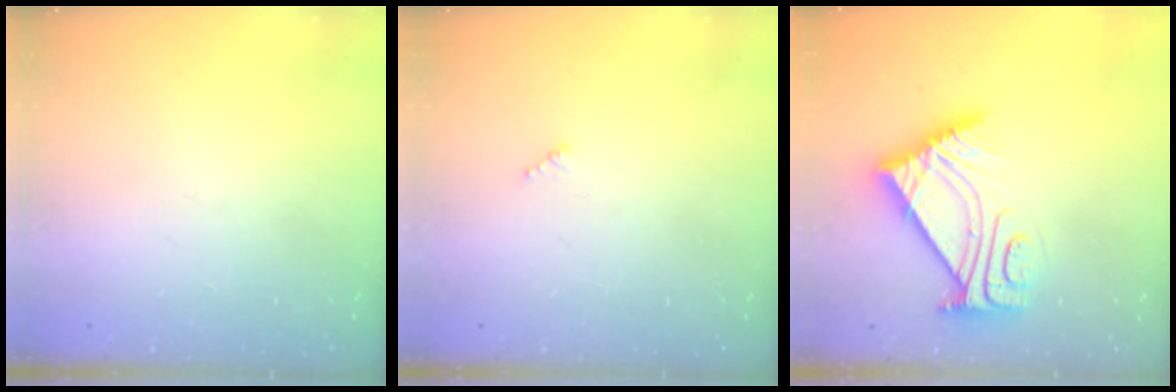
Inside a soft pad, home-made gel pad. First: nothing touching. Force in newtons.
{"total": 2.5, "press": 2.5, "slide": 0.3}
{"total": 10.5, "press": 10.5, "slide": 0.8}